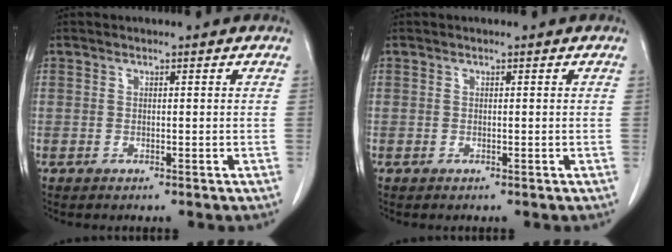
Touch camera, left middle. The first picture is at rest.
{"total": 0.0}